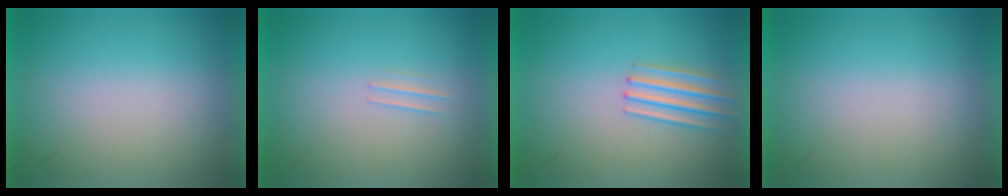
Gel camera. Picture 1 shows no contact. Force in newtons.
{"total": 1.1}
{"total": 2.1}
{"total": 0.0}